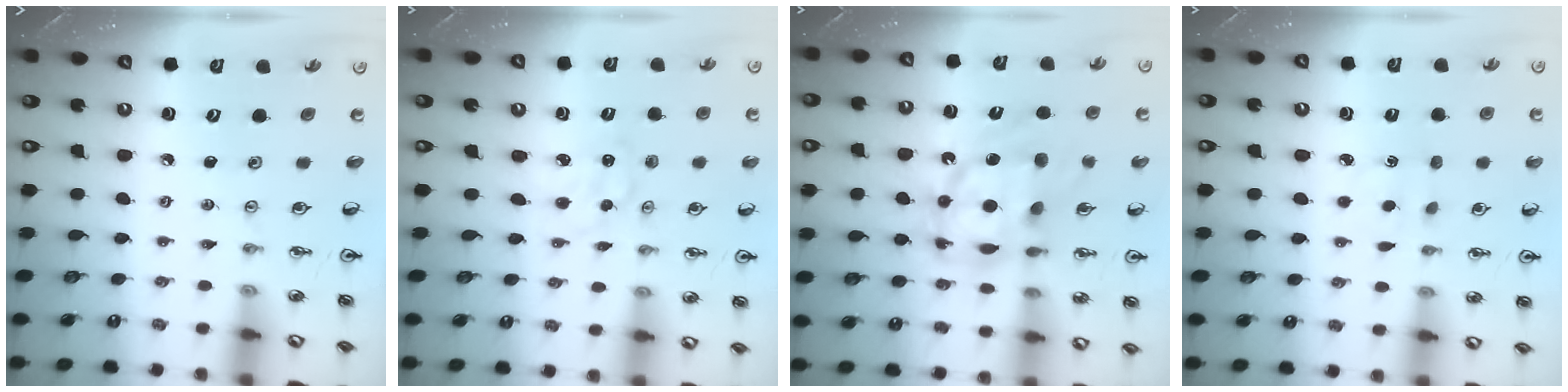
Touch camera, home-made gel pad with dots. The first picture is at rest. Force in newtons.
{"total": 1.5, "press": 1.4, "slide": 0.4}
{"total": 14.5, "press": 14.5, "slide": 1.3}
{"total": 2.3, "press": 2.3, "slide": 0.3}